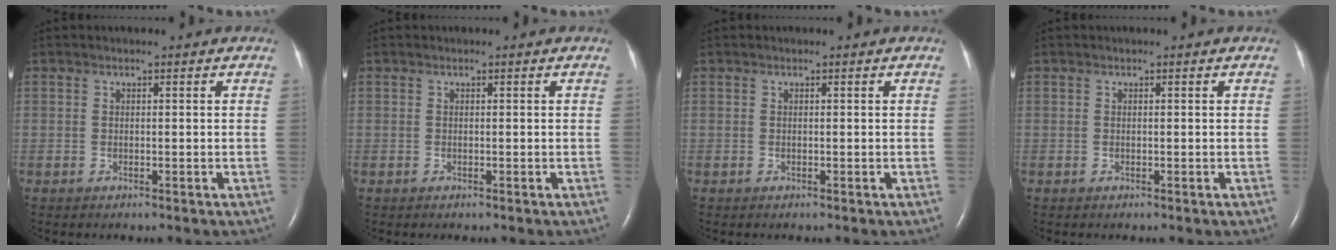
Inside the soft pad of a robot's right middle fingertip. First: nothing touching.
{"total": 0.0}
{"total": 0.0}
{"total": 0.0}